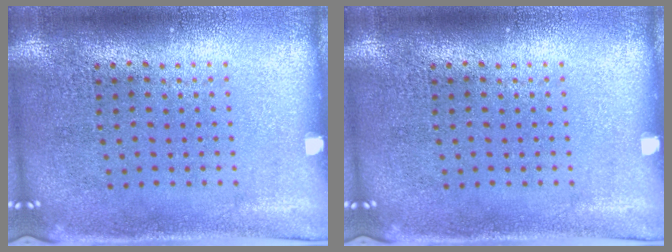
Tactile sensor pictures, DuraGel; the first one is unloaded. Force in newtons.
{"total": 0.0}